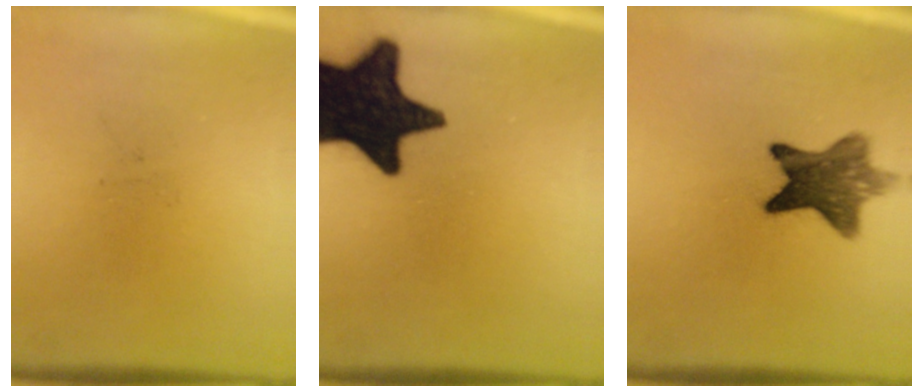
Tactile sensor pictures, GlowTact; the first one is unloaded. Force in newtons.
{"total": 19.6}
{"total": 9.6}